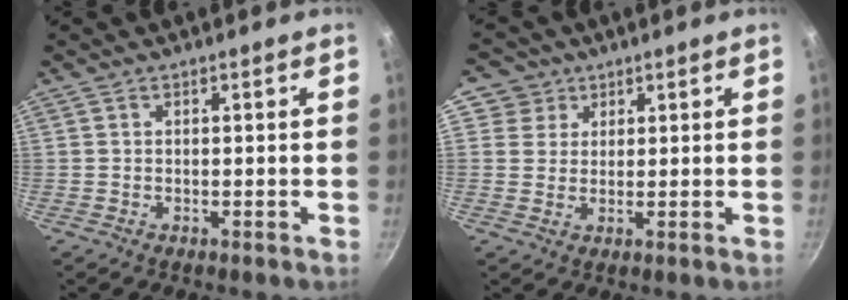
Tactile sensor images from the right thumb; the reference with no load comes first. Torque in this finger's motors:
{"motor_torque": [0.04, 0.00, -0.71, -0.49, -0.05]}